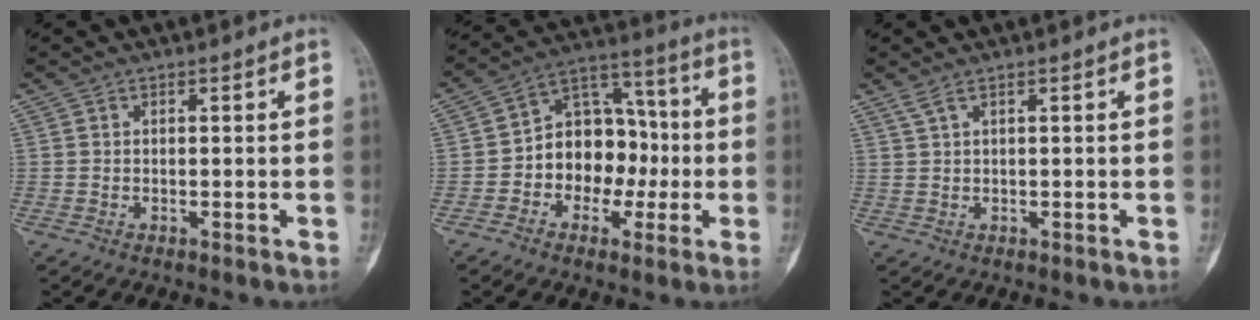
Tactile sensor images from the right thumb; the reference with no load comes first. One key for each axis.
{"total": 13.2, "fx": -2.2, "fy": 10.0, "fz": 8.4, "tx": -0.081, "ty": 0.051, "tz": -0.044}
{"total": 1.5, "fx": 1.0, "fy": 0.0, "fz": 1.1, "tx": -0.032, "ty": 0.007, "tz": 0.027}